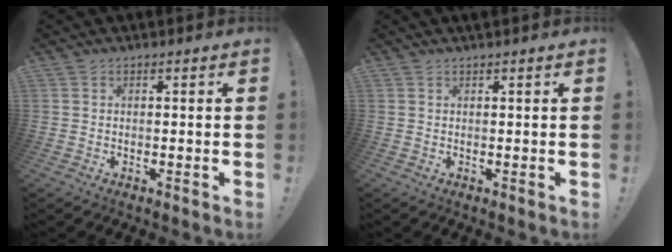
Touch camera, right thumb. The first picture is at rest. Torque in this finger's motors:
{"motor_torque": [-0.07, -0.11, 0.02, 0.22, -0.03]}